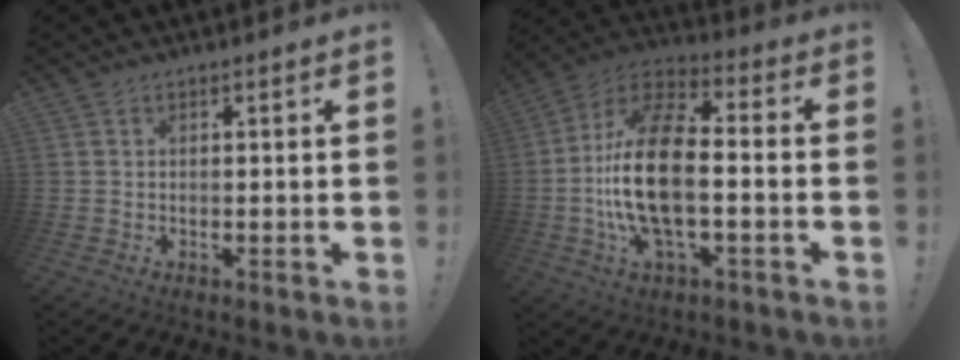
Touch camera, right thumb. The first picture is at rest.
{"total": 19.8, "force": [-2.3, 9.3, 17.3], "torque": [-0.337, 0.015, -0.041]}